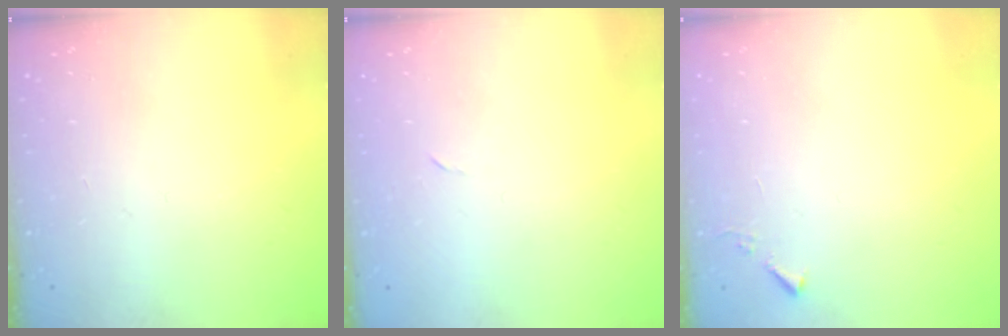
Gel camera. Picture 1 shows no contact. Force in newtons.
{"total": 2.3, "press": 2.3, "slide": 0.4}
{"total": 4.0, "press": 3.9, "slide": 0.5}